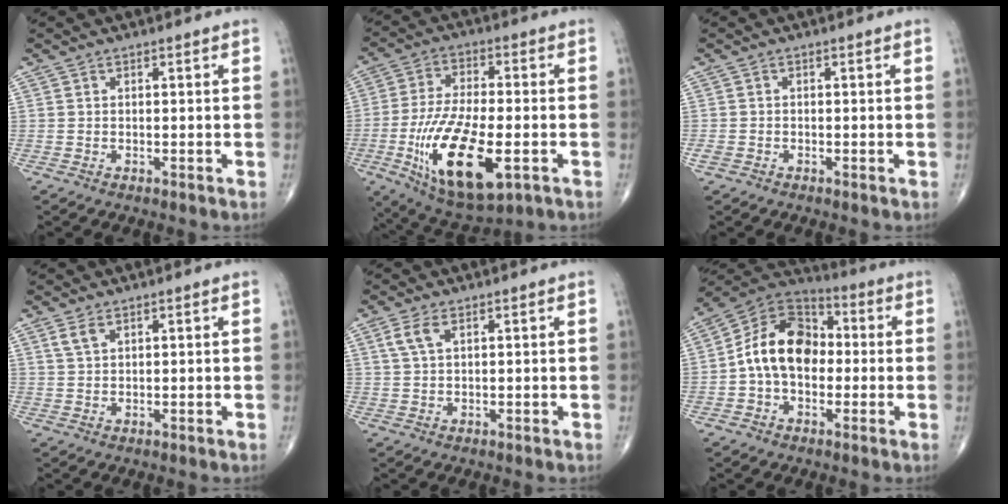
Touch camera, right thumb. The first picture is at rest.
{"total": 19.4, "force": [-5.8, 7.9, 16.8], "torque": [-0.320, -0.003, -0.087]}
{"total": 1.4, "force": [-0.6, 1.0, 0.7], "torque": [-0.017, -0.001, -0.014]}
{"total": 2.3, "force": [1.3, 1.0, 1.6], "torque": [-0.037, 0.004, 0.034]}
{"total": 3.6, "force": [1.5, 1.4, 2.9], "torque": [-0.070, 0.008, 0.035]}
{"total": 14.4, "force": [-0.7, 10.2, 10.1], "torque": [-0.153, 0.039, -0.026]}